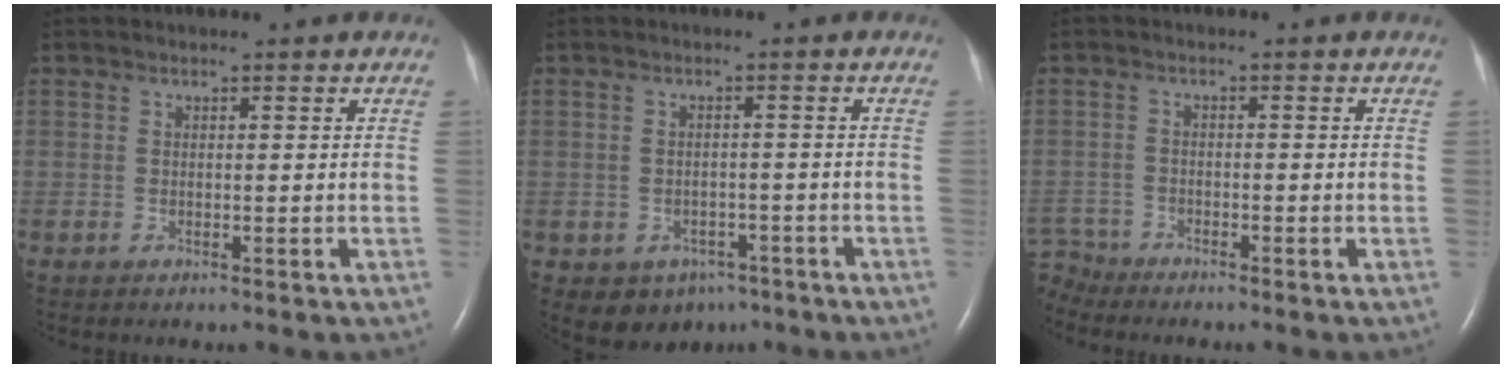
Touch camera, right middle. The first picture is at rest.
{"total": 5.0, "force": [-3.0, 3.8, 1.4], "torque": [-0.019, 0.011, -0.032]}
{"total": 4.0, "force": [-3.9, 0.4, -0.3], "torque": [0.003, -0.010, -0.075]}